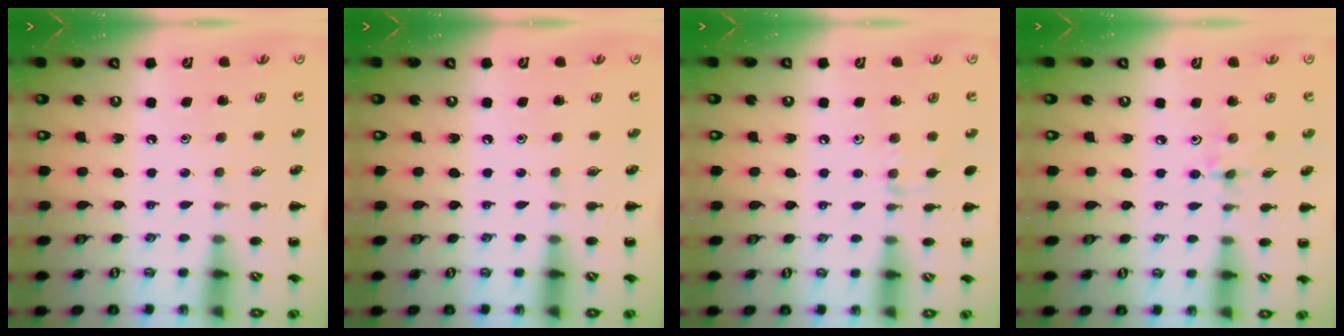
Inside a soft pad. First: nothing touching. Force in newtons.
{"total": 0.0}
{"total": 5.0, "press": 4.6, "slide": 1.8}
{"total": 2.2, "press": 2.2, "slide": 0.5}